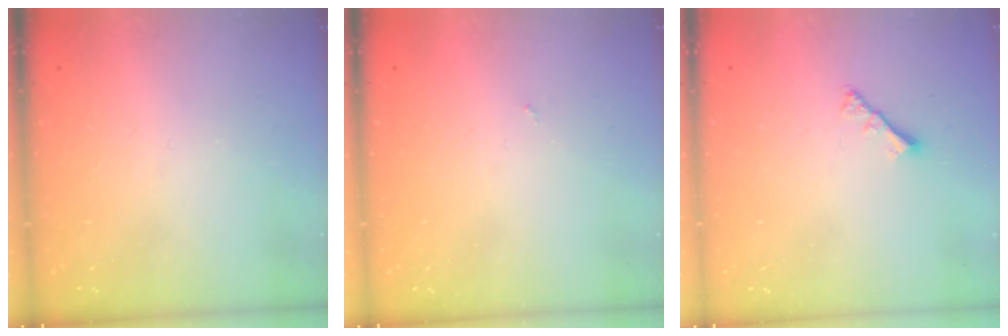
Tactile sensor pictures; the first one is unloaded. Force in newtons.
{"total": 0.0}
{"total": 2.4, "press": 2.4, "slide": 0.6}